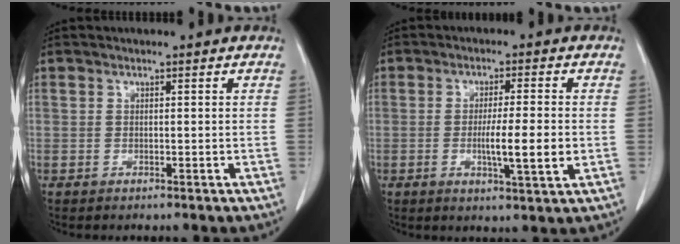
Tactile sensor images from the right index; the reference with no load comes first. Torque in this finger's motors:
{"motor_torque": [1.01, -0.60, 0.64, 0.11]}